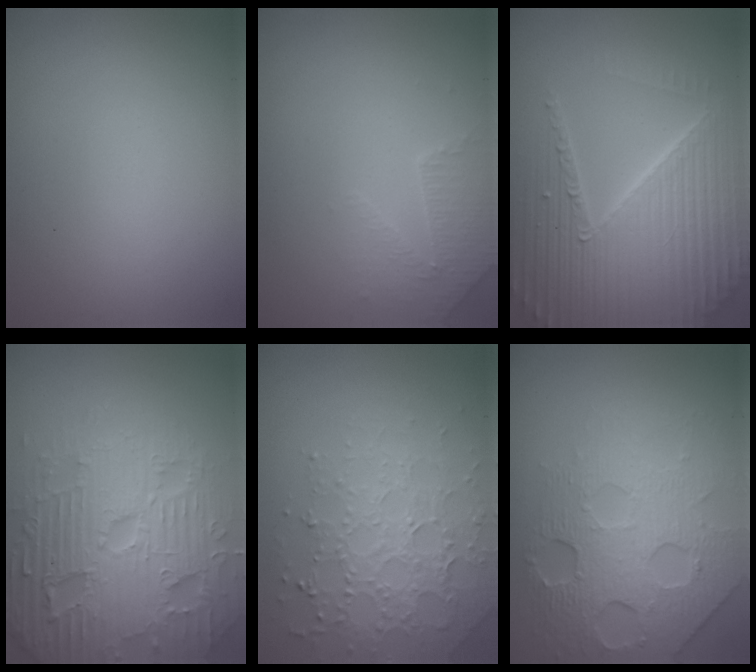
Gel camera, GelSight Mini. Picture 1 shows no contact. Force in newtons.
{"total": 1.9, "press": 1.8, "slide": 0.5}
{"total": 7.1, "press": 6.9, "slide": 1.6}
{"total": 7.9, "press": 7.7, "slide": 1.8}
{"total": 4.4, "press": 3.6, "slide": 2.6}
{"total": 7.5, "press": 5.2, "slide": 5.4}